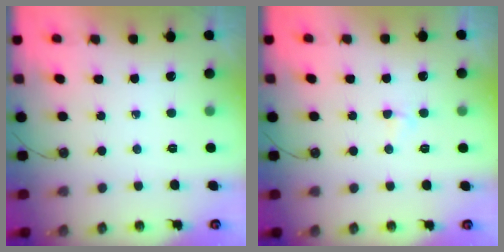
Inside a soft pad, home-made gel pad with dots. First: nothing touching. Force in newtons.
{"total": 2.4, "press": 2.4, "slide": 0.4}